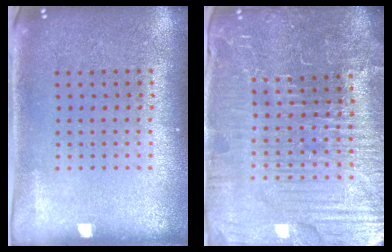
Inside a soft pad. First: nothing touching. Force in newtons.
{"total": 5.8, "press": 5.3, "slide": 2.3}